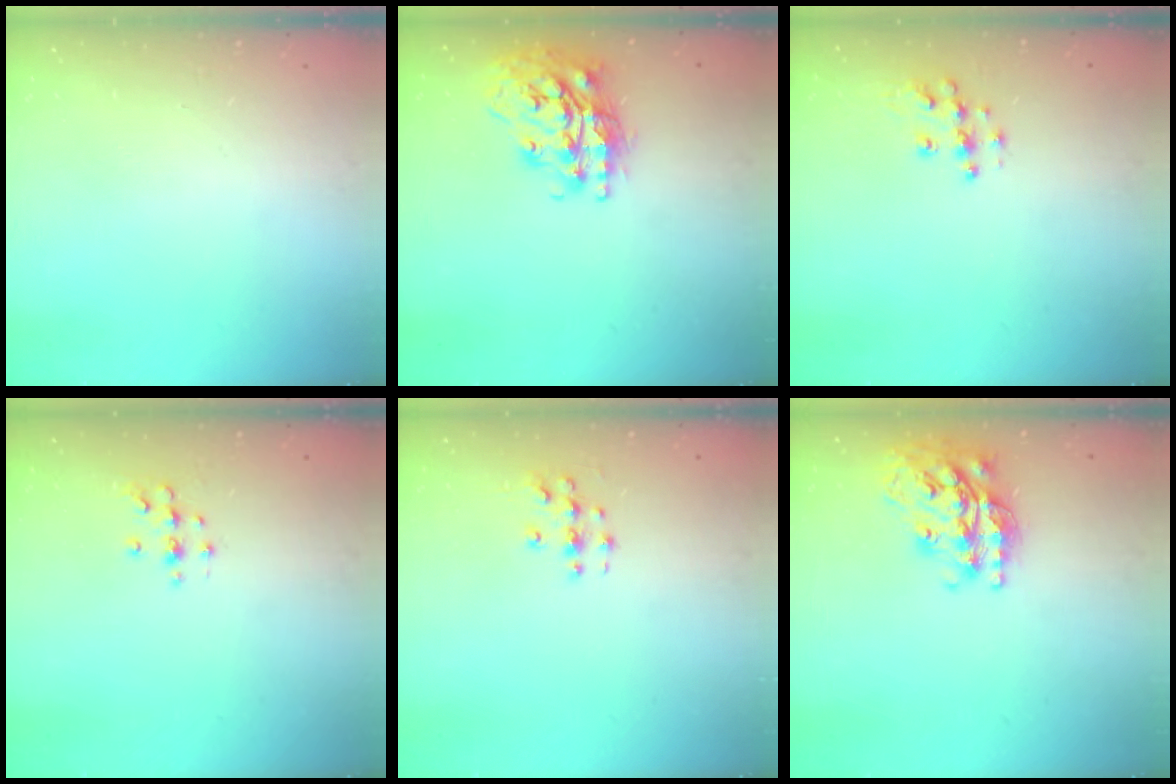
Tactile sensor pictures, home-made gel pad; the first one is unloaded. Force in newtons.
{"total": 19.3, "press": 19.3, "slide": 1.4}
{"total": 8.5, "press": 8.5, "slide": 0.4}
{"total": 5.4, "press": 5.2, "slide": 1.6}
{"total": 3.5, "press": 3.4, "slide": 0.2}
{"total": 19.6, "press": 19.6, "slide": 1.4}